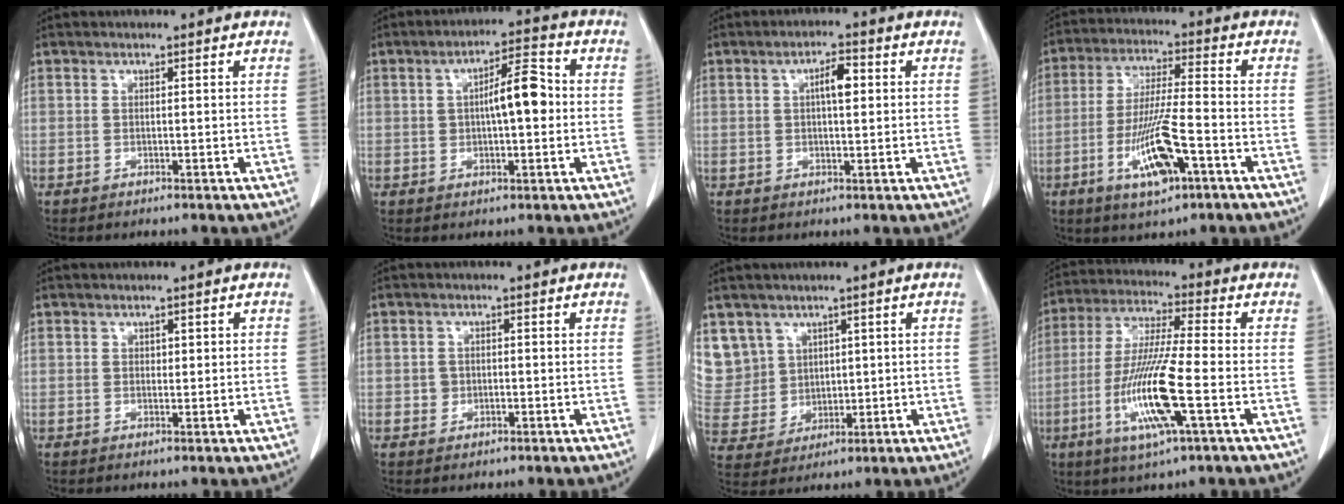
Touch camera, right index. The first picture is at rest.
{"total": 7.3, "force": [0.6, 2.1, 6.9], "torque": [-0.112, 0.021, 0.010]}
{"total": 3.8, "force": [0.8, 1.0, 3.5], "torque": [-0.061, 0.007, 0.012]}
{"total": 11.1, "force": [-4.6, 1.8, 10.0], "torque": [-0.197, -0.011, -0.080]}
{"total": 1.2, "force": [0.3, 0.7, 0.8], "torque": [-0.010, 0.004, 0.006]}
{"total": 1.5, "force": [-0.2, 1.4, 0.5], "torque": [-0.005, 0.005, -0.001]}
{"total": 10.9, "force": [5.4, 9.5, 0.9], "torque": [-0.042, 0.041, 0.135]}
{"total": 13.5, "force": [-4.0, 0.5, 12.9], "torque": [-0.266, -0.016, -0.079]}